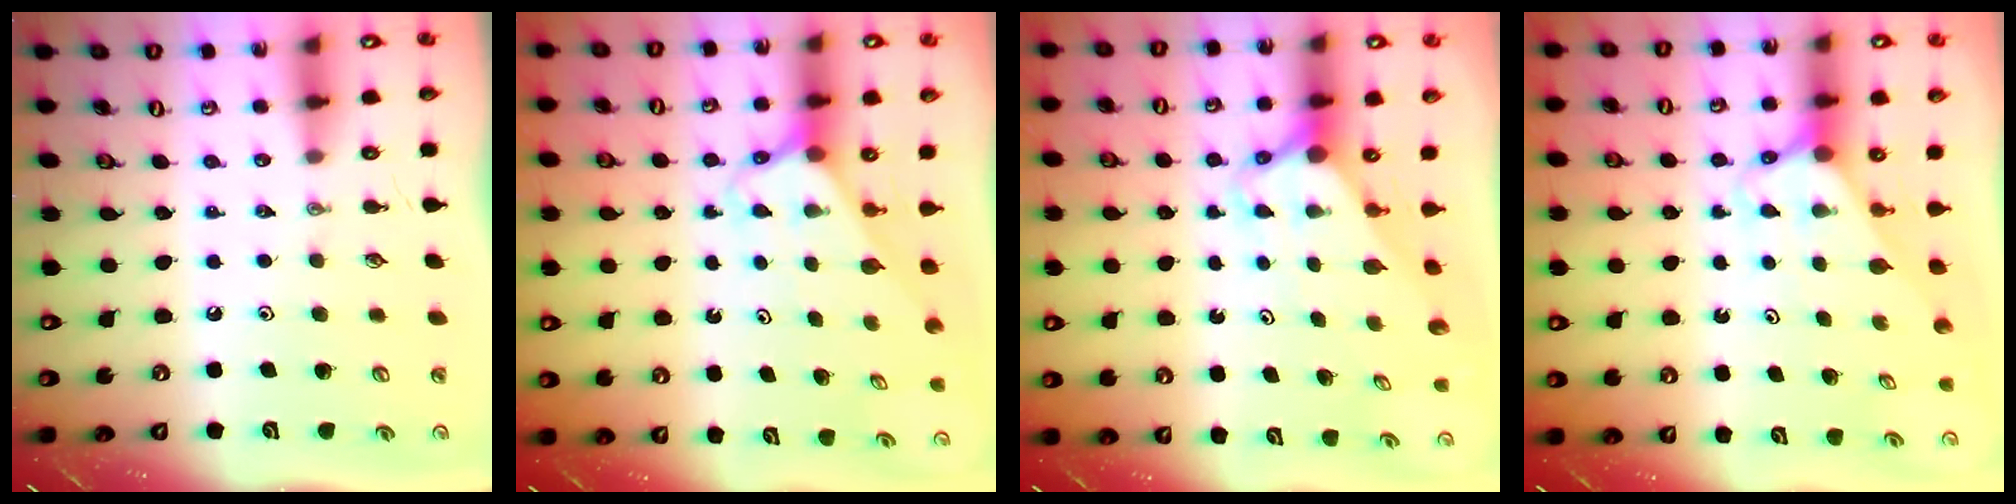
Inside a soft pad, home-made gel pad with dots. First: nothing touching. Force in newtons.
{"total": 2.6, "press": 2.6, "slide": 0.1}
{"total": 2.7, "press": 2.7, "slide": 0.2}
{"total": 2.7, "press": 2.7, "slide": 0.2}